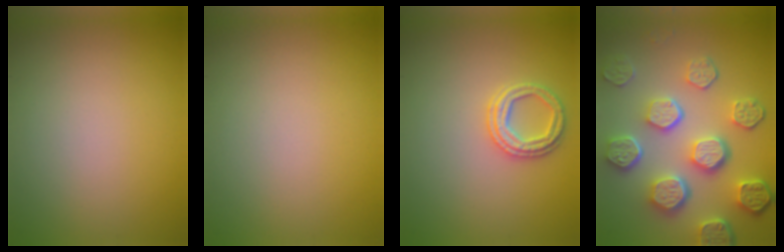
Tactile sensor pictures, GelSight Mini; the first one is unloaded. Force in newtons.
{"total": 0.0}
{"total": 2.4, "press": 2.4, "slide": 0.1}
{"total": 8.4, "press": 6.2, "slide": 5.6}